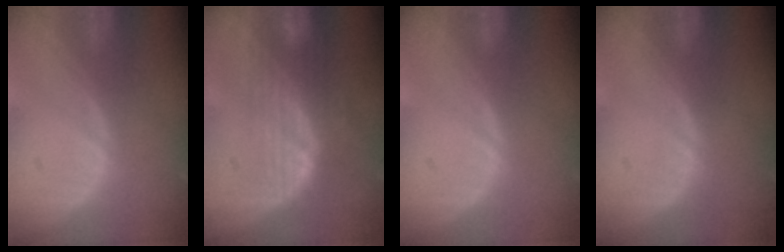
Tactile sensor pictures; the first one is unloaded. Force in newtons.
{"total": 7.5, "press": 6.8, "slide": 3.2}
{"total": 0.0}
{"total": 0.0}